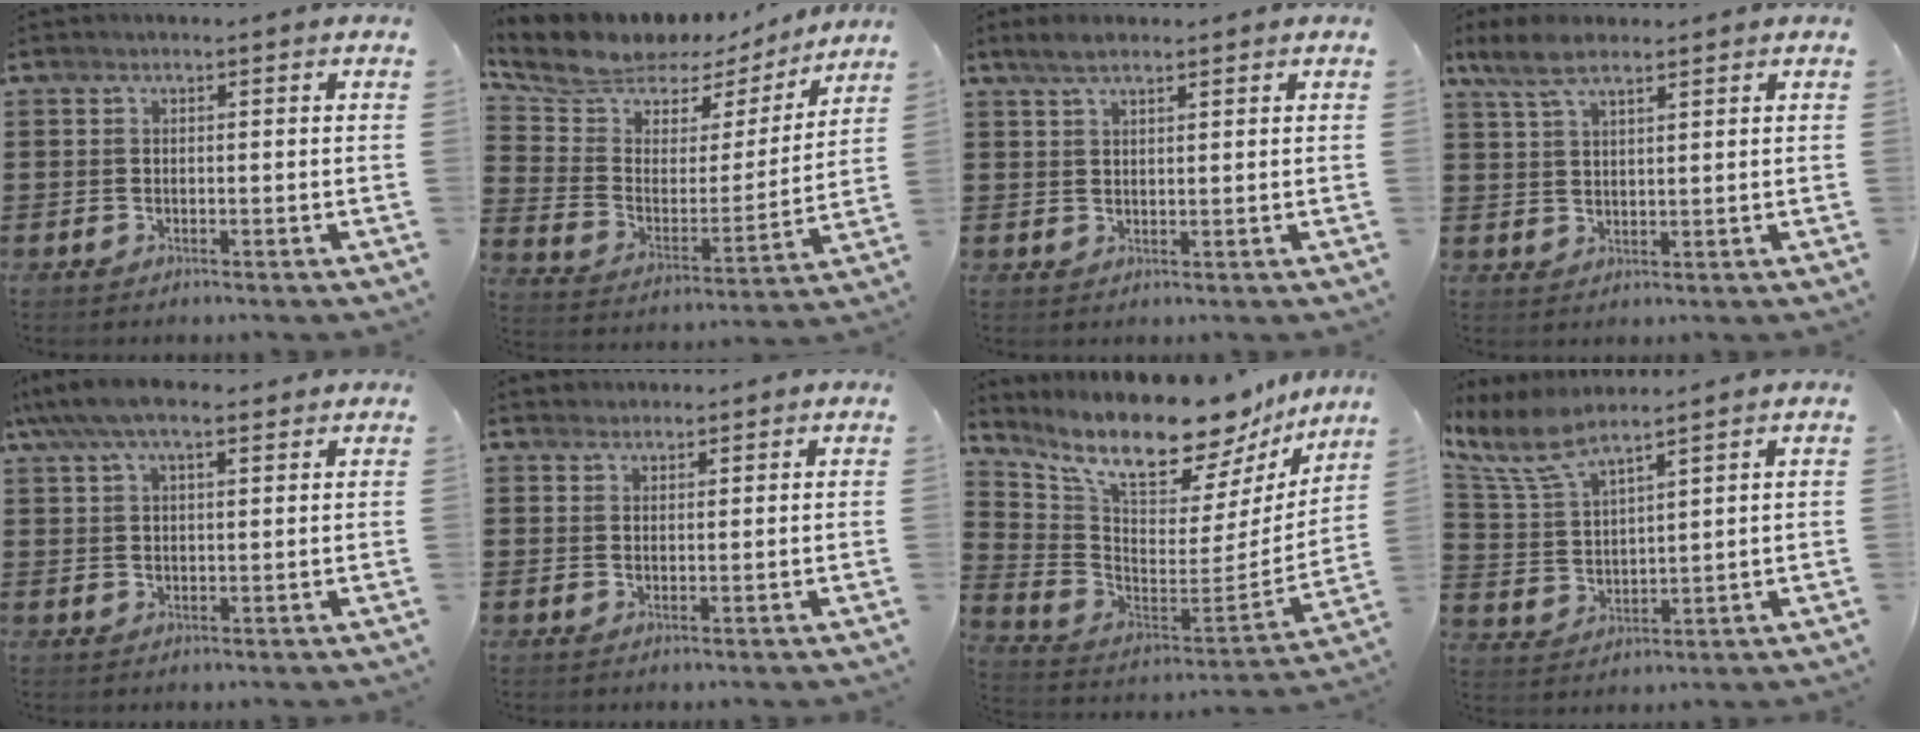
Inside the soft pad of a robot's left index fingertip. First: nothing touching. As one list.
[{"total": 7.1, "force": [5.5, 4.1, 1.8], "torque": [-0.075, -0.031, 0.094]}, {"total": 3.0, "force": [2.1, 1.0, 1.9], "torque": [-0.041, 0.005, 0.039]}, {"total": 4.8, "force": [3.3, 1.7, 3.1], "torque": [-0.069, 0.006, 0.061]}, {"total": 6.4, "force": [4.6, 2.0, 4.0], "torque": [-0.087, 0.001, 0.083]}, {"total": 1.8, "force": [1.6, 0.6, -0.2], "torque": [-0.001, 0.003, 0.034]}, {"total": 13.5, "force": [11.7, 2.9, 6.0], "torque": [-0.146, -0.095, 0.199]}, {"total": 7.5, "force": [6.2, 1.5, 3.9], "torque": [-0.107, -0.029, 0.109]}]